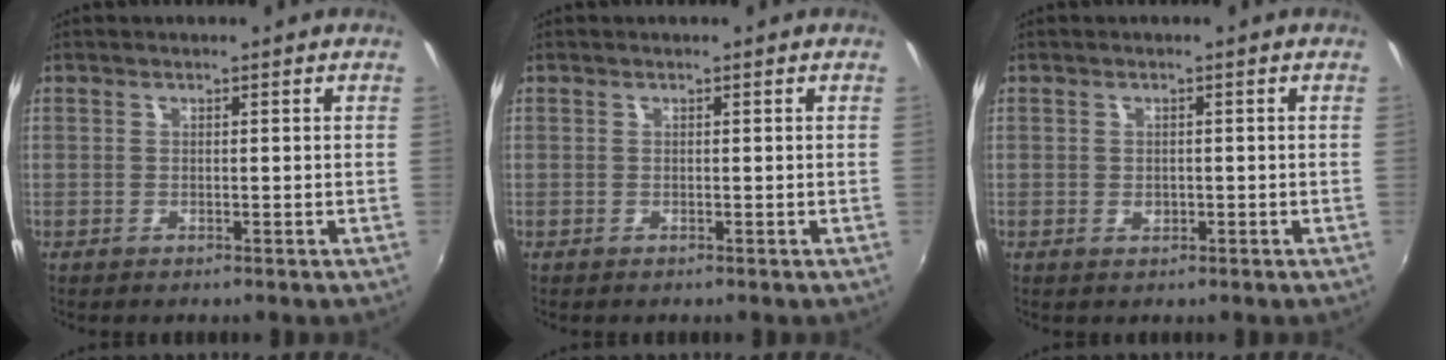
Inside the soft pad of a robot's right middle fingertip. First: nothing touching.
{"total": 0.0}
{"total": 0.9, "force": [0.2, 0.7, 0.5], "torque": [-0.005, -0.003, 0.004]}